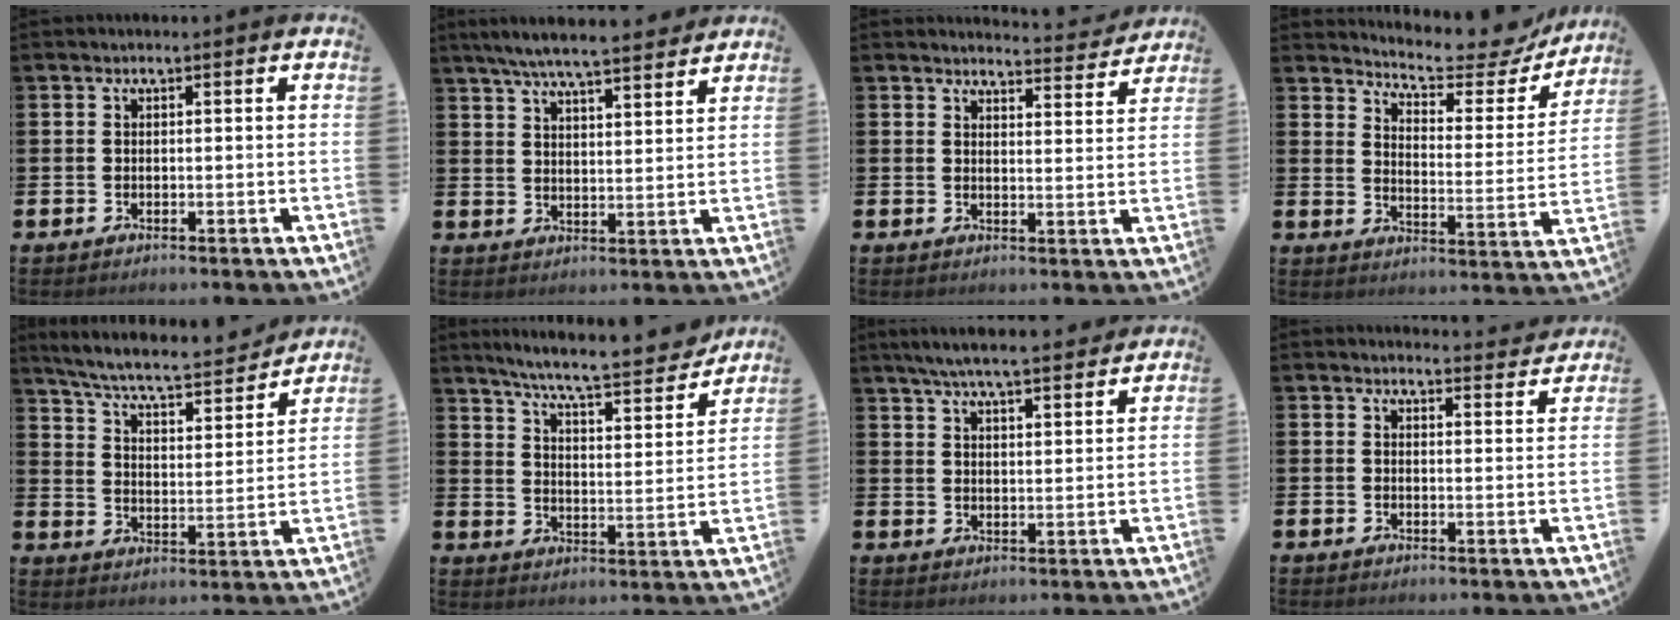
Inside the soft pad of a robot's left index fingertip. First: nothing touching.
{"total": 6.7, "force": [6.3, 0.5, 2.2], "torque": [-0.061, -0.028, 0.112]}
{"total": 3.9, "force": [3.9, 0.2, 0.2], "torque": [0.008, -0.034, 0.065]}
{"total": 7.1, "force": [6.7, 1.2, 2.0], "torque": [-0.053, -0.057, 0.109]}
{"total": 7.1, "force": [6.5, 1.1, 2.5], "torque": [-0.084, -0.048, 0.108]}
{"total": 8.3, "force": [7.7, 0.5, 3.1], "torque": [-0.083, -0.054, 0.130]}
{"total": 6.1, "force": [5.8, 0.3, 1.8], "torque": [-0.050, -0.026, 0.104]}
{"total": 2.9, "force": [2.9, 0.3, 0.0], "torque": [0.014, -0.024, 0.048]}